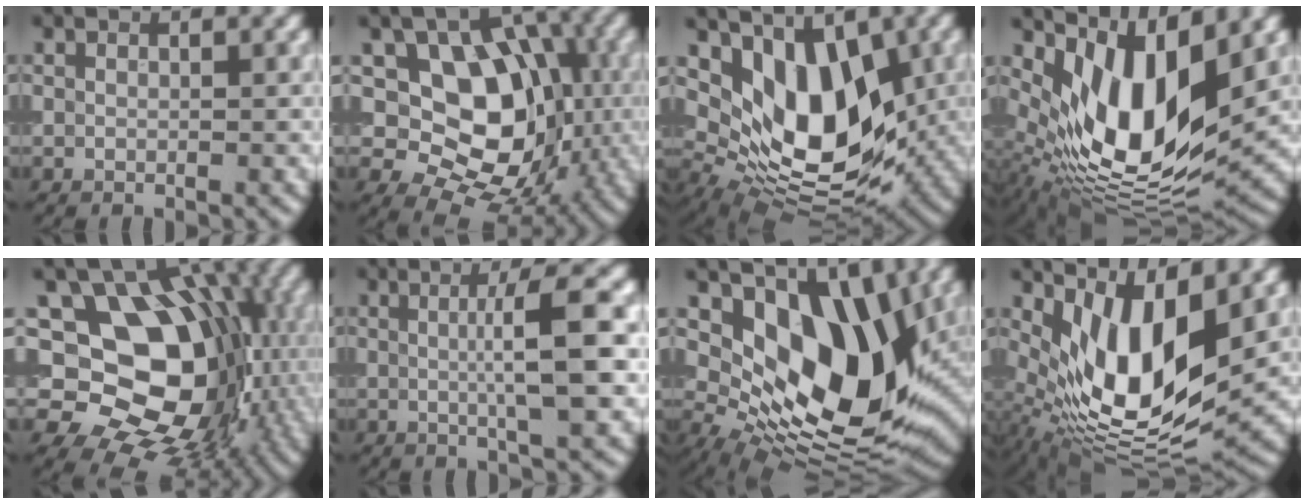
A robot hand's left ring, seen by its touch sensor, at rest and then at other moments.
{"total": 11.3, "force": [-0.1, 8.4, 7.5], "torque": [-0.102, -0.007, -0.007]}
{"total": 10.1, "force": [2.7, 5.9, 7.7], "torque": [-0.124, -0.022, 0.048]}
{"total": 12.2, "force": [2.5, 5.8, 10.5], "torque": [-0.203, -0.018, 0.049]}
{"total": 15.2, "force": [0.0, 11.4, 10.1], "torque": [-0.123, 0.006, -0.004]}
{"total": 6.1, "force": [0.5, 1.1, 6.0], "torque": [-0.087, 0.007, 0.005]}
{"total": 12.4, "force": [3.3, 7.2, 9.5], "torque": [-0.142, -0.020, 0.064]}
{"total": 11.1, "force": [1.2, 5.1, 9.8], "torque": [-0.189, -0.018, 0.022]}